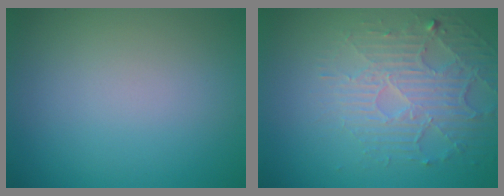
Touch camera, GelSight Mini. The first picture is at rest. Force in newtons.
{"total": 4.8, "press": 3.4, "slide": 3.4}